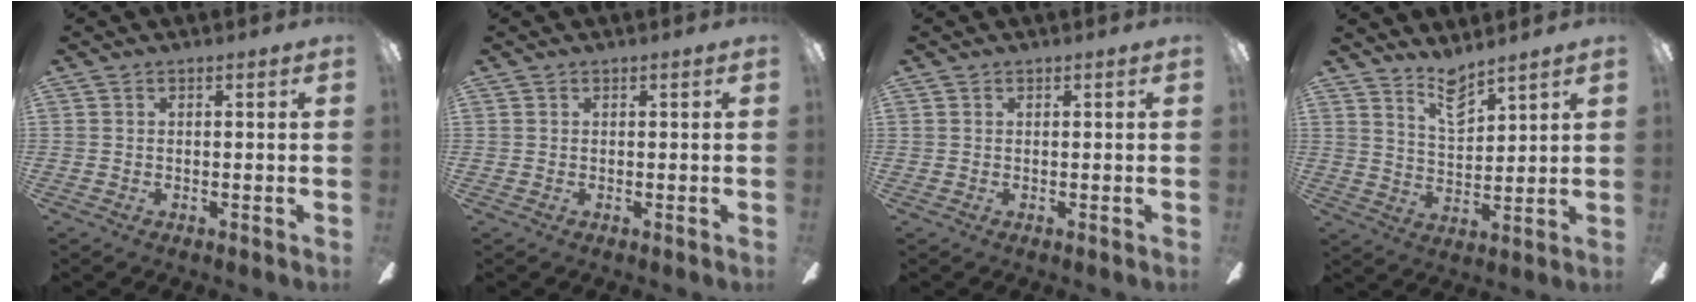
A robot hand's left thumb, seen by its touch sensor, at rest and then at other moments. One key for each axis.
{"total": 0.0}
{"total": 0.0}
{"total": 7.5, "fx": 6.3, "fy": 2.4, "fz": 3.3, "tx": -0.059, "ty": -0.039, "tz": 0.111}